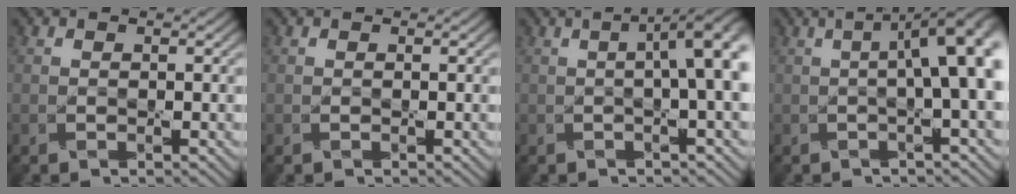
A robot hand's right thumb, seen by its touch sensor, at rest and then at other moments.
{"total": 0.0}
{"total": 7.7, "force": [0.7, 2.0, 7.4], "torque": [-0.086, 0.018, 0.007]}
{"total": 9.9, "force": [0.8, 2.7, 9.5], "torque": [-0.110, 0.025, 0.008]}